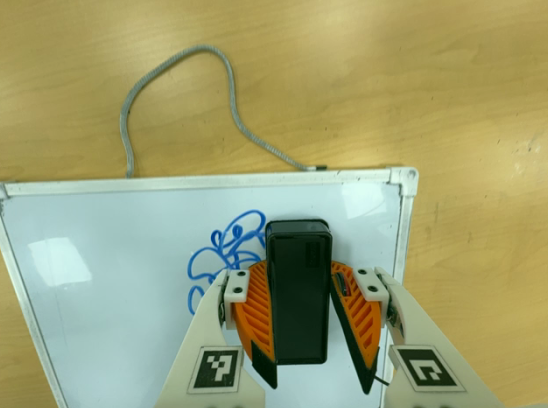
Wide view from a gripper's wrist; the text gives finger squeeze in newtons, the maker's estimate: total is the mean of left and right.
{"total": 12.4, "left": 14.6, "right": 10.2}